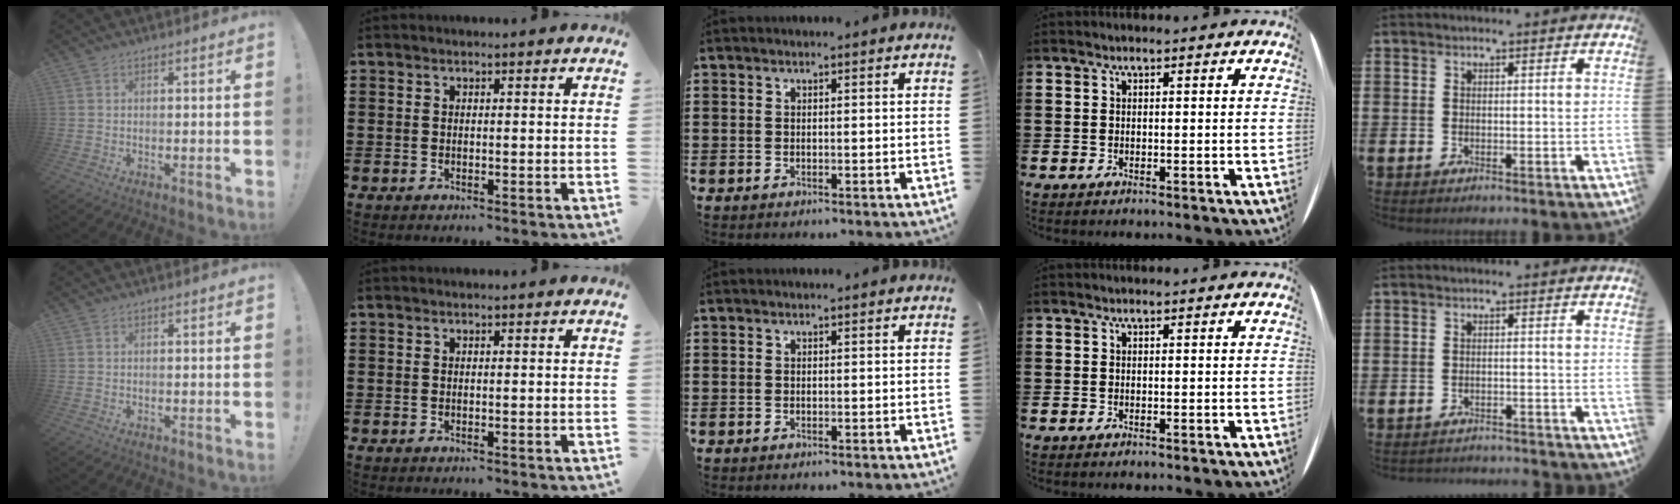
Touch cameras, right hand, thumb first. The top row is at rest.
{"little": {"total": 1.3, "force": [-1.3, 0.0, -0.1], "torque": [-0.004, 0.003, -0.028]}}